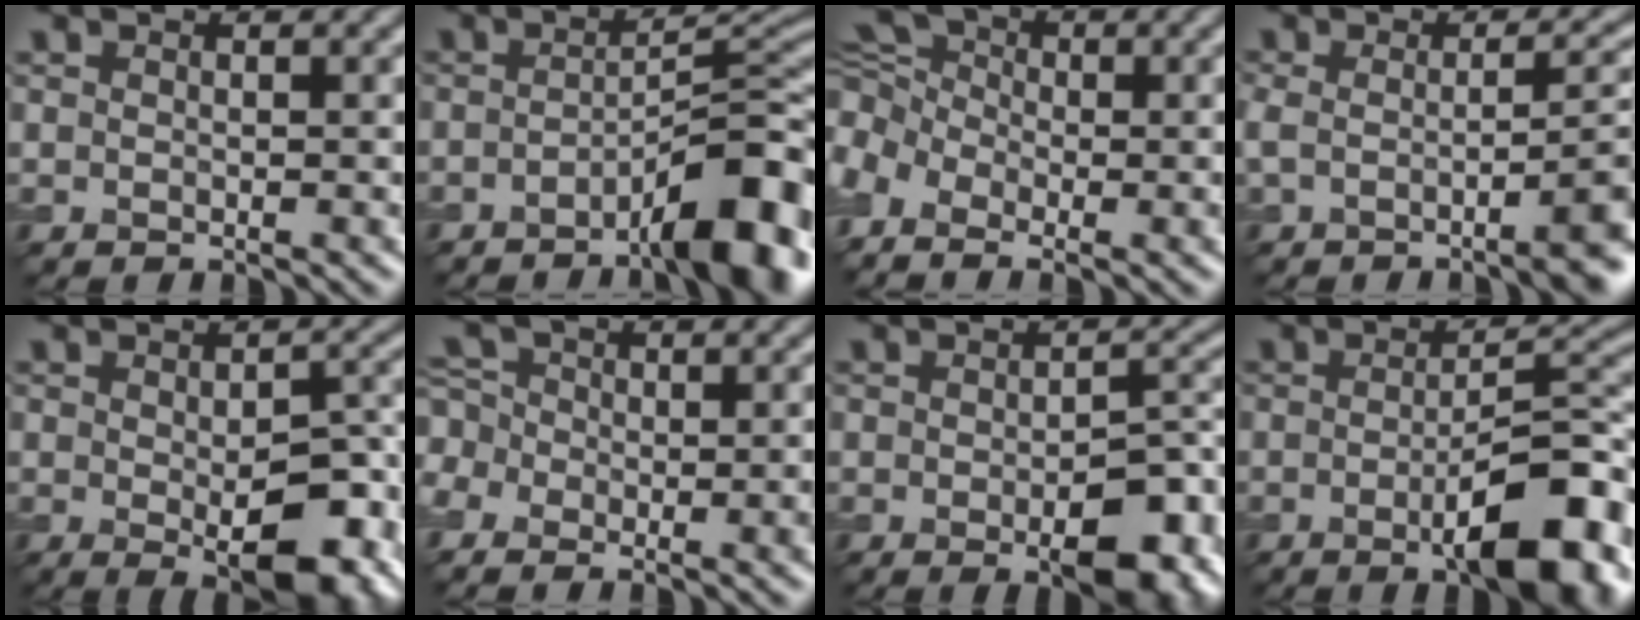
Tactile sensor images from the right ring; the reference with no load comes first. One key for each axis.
{"total": 8.7, "fx": -4.4, "fy": 1.9, "fz": 7.3, "tx": -0.087, "ty": 0.021, "tz": -0.063}
{"total": 7.1, "fx": -3.4, "fy": 4.3, "fz": 4.5, "tx": -0.106, "ty": 0.004, "tz": -0.049}
{"total": 6.0, "fx": -2.1, "fy": 1.2, "fz": 5.5, "tx": -0.071, "ty": -0.001, "tz": -0.032}
{"total": 8.7, "fx": -2.5, "fy": 3.1, "fz": 7.7, "tx": -0.112, "ty": -0.011, "tz": -0.018}
{"total": 6.1, "fx": -3.3, "fy": 3.9, "fz": 3.3, "tx": -0.050, "ty": 0.016, "tz": -0.052}
{"total": 7.4, "fx": -2.7, "fy": 2.5, "fz": 6.4, "tx": -0.091, "ty": -0.001, "tz": -0.025}
{"total": 9.8, "fx": -3.4, "fy": 2.6, "fz": 8.8, "tx": -0.120, "ty": 0.004, "tz": -0.040}